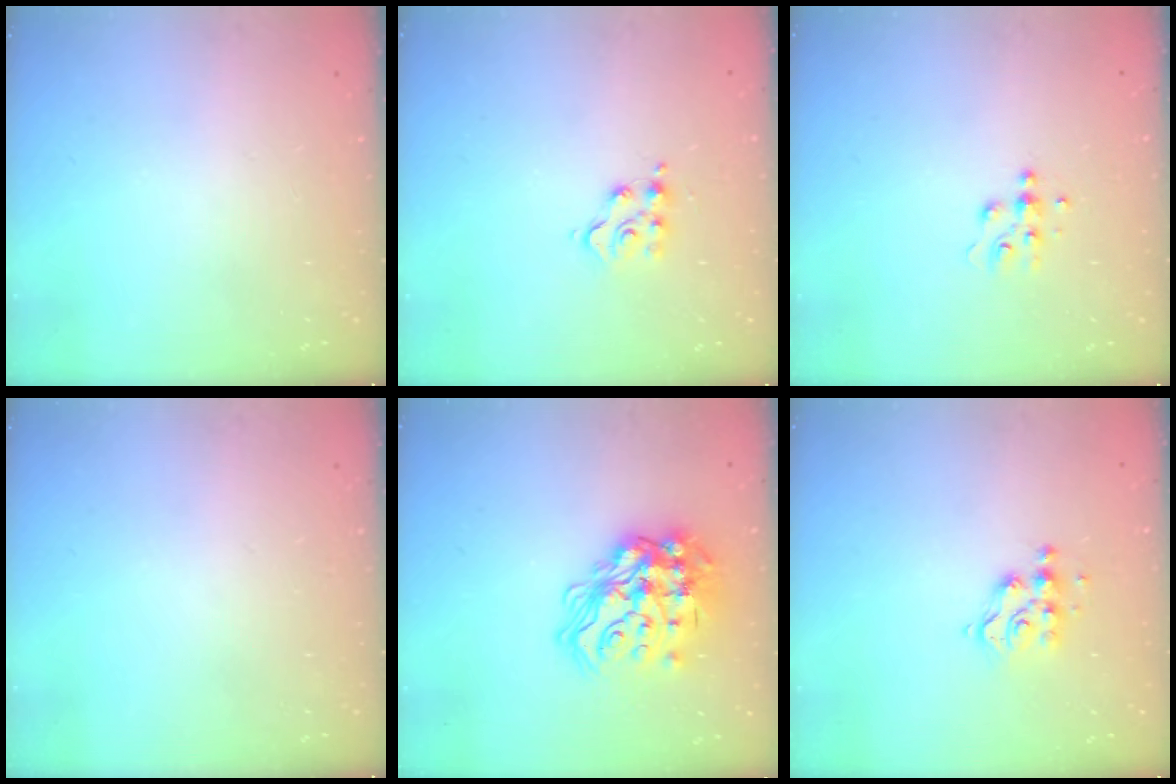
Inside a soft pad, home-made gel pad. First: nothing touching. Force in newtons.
{"total": 5.7, "press": 5.7, "slide": 0.2}
{"total": 5.9, "press": 5.9, "slide": 0.7}
{"total": 0.0}
{"total": 21.4, "press": 21.3, "slide": 1.7}
{"total": 6.9, "press": 6.9, "slide": 0.7}